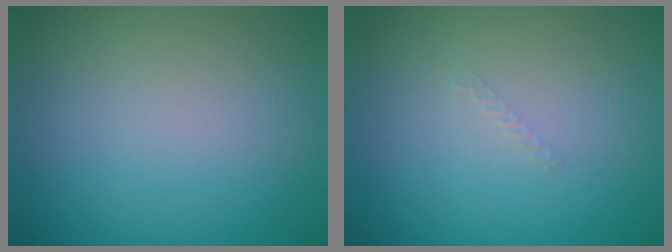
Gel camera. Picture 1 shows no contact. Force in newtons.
{"total": 0.6, "press": 0.6, "slide": 0.1}